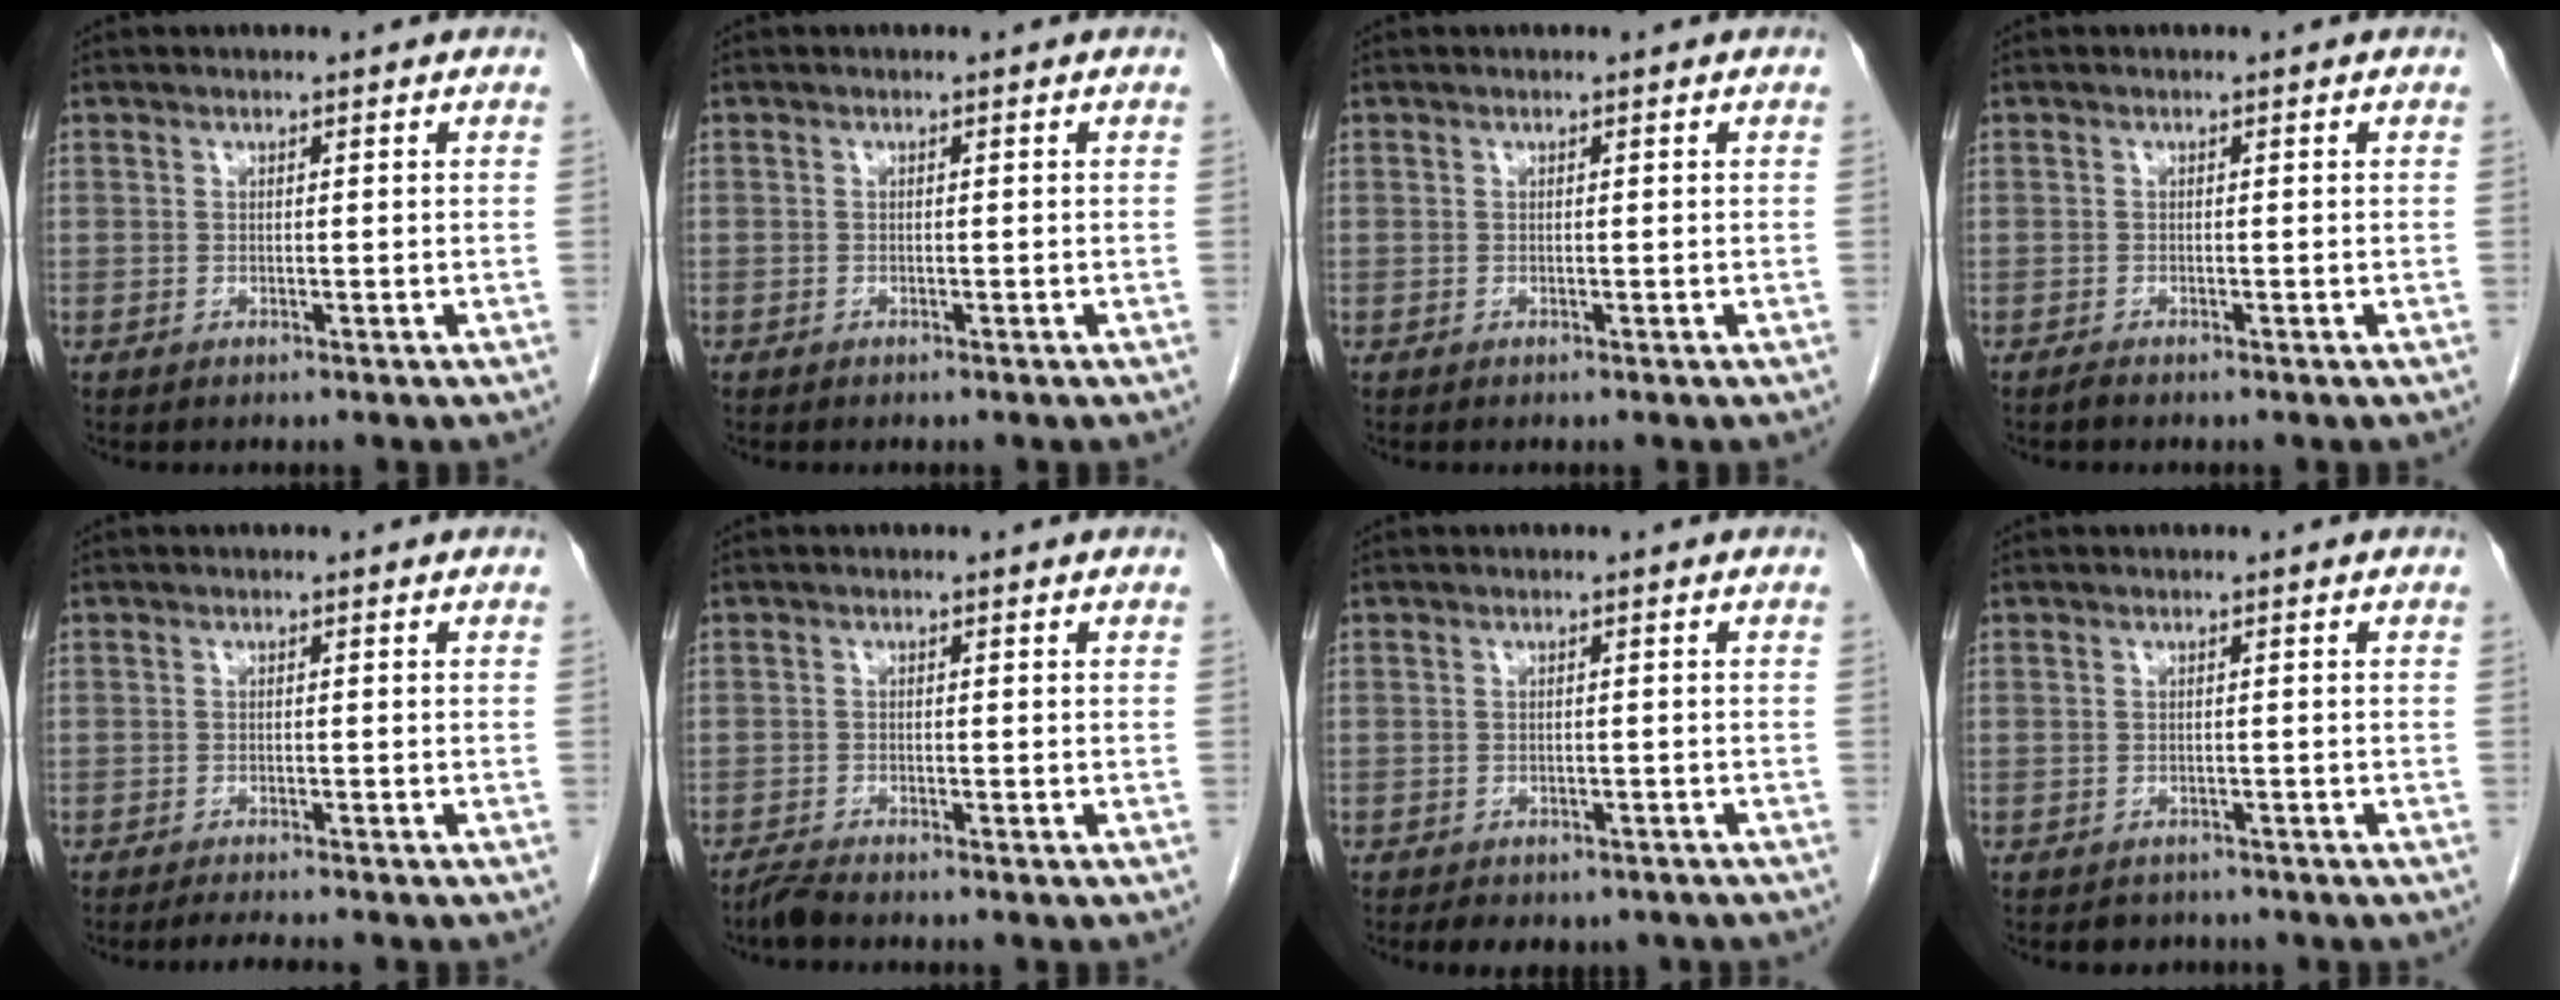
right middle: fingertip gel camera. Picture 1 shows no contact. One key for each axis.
{"total": 0.0}
{"total": 0.0}
{"total": 0.6, "fx": -0.5, "fy": 0.0, "fz": 0.2, "tx": -0.008, "ty": -0.002, "tz": -0.011}
{"total": 3.0, "fx": -2.7, "fy": -0.2, "fz": 1.3, "tx": -0.023, "ty": -0.011, "tz": -0.040}
{"total": 1.8, "fx": -1.7, "fy": 0.0, "fz": 0.6, "tx": -0.021, "ty": -0.006, "tz": -0.036}
{"total": 6.4, "fx": -5.1, "fy": 3.0, "fz": 2.3, "tx": -0.027, "ty": 0.006, "tz": -0.059}
{"total": 2.2, "fx": -1.9, "fy": 1.1, "fz": 0.0, "tx": -0.010, "ty": 0.000, "tz": -0.028}